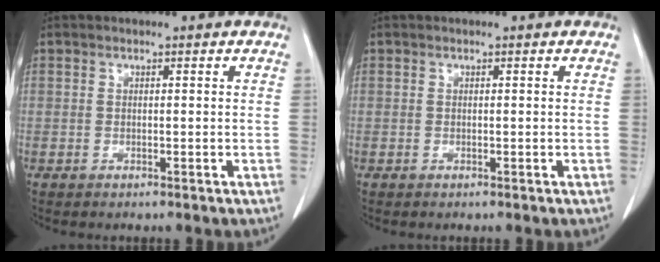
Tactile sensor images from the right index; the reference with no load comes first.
{"total": 0.0}